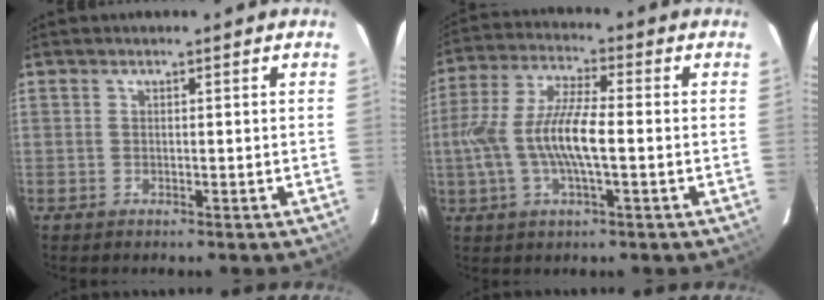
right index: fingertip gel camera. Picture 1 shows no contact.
{"total": 12.1, "force": [-1.8, 3.1, 11.6], "torque": [-0.241, 0.003, -0.036]}